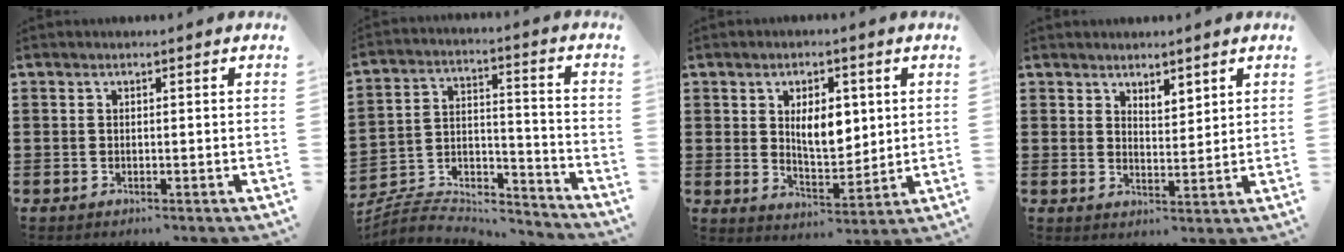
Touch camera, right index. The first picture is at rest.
{"total": 5.8, "force": [-5.3, 1.9, 1.1], "torque": [-0.031, 0.001, -0.108]}
{"total": 6.9, "force": [1.8, 3.6, 5.6], "torque": [-0.095, 0.004, 0.024]}
{"total": 2.6, "force": [2.5, 0.8, -0.1], "torque": [-0.005, 0.001, 0.049]}